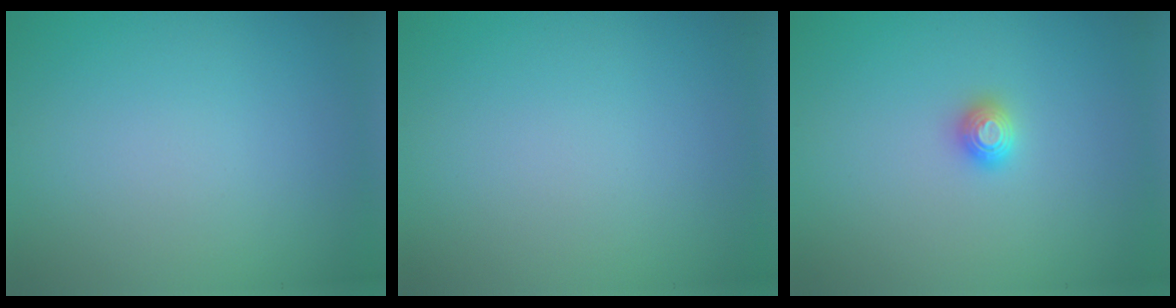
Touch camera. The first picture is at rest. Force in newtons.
{"total": 0.0}
{"total": 1.2, "press": 1.2, "slide": 0.1}